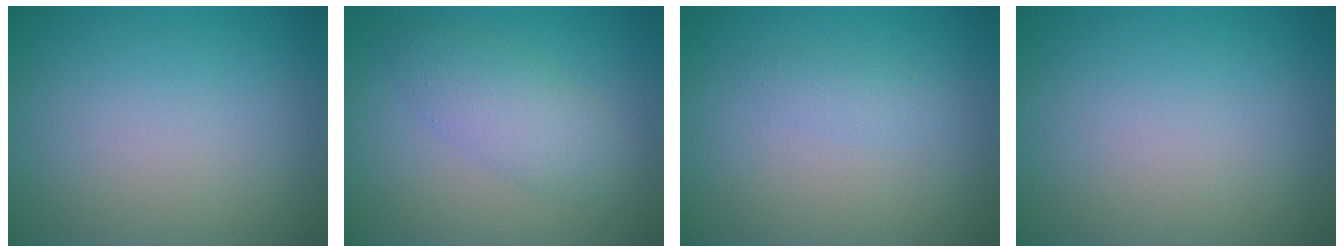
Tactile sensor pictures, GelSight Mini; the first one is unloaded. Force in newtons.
{"total": 3.6, "press": 3.6, "slide": 0.2}
{"total": 1.1, "press": 1.1, "slide": 0.1}
{"total": 0.0}